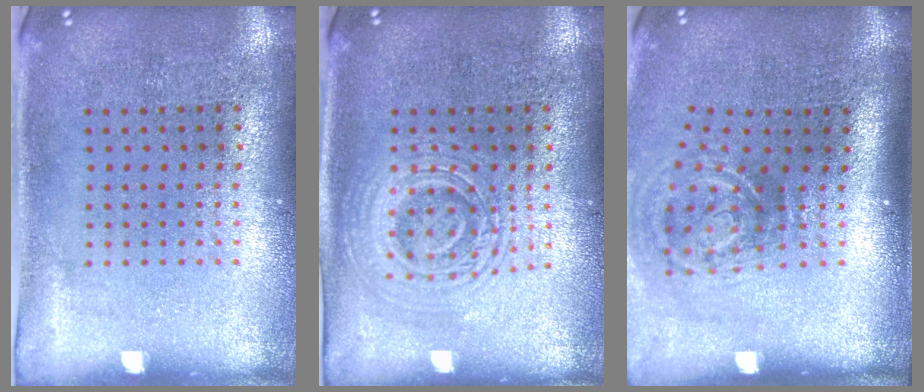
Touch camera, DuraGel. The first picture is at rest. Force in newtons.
{"total": 2.8, "press": 2.7, "slide": 0.5}
{"total": 2.0, "press": 1.3, "slide": 1.6}